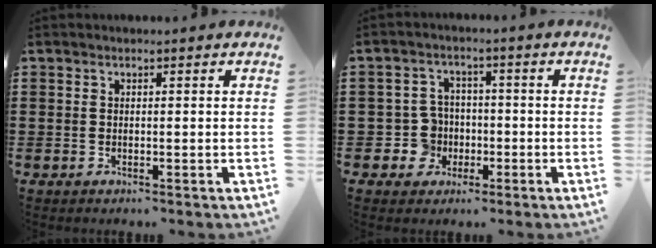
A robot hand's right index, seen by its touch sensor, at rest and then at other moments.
{"total": 5.4, "force": [-1.3, 5.0, 1.6], "torque": [-0.054, 0.012, -0.025]}